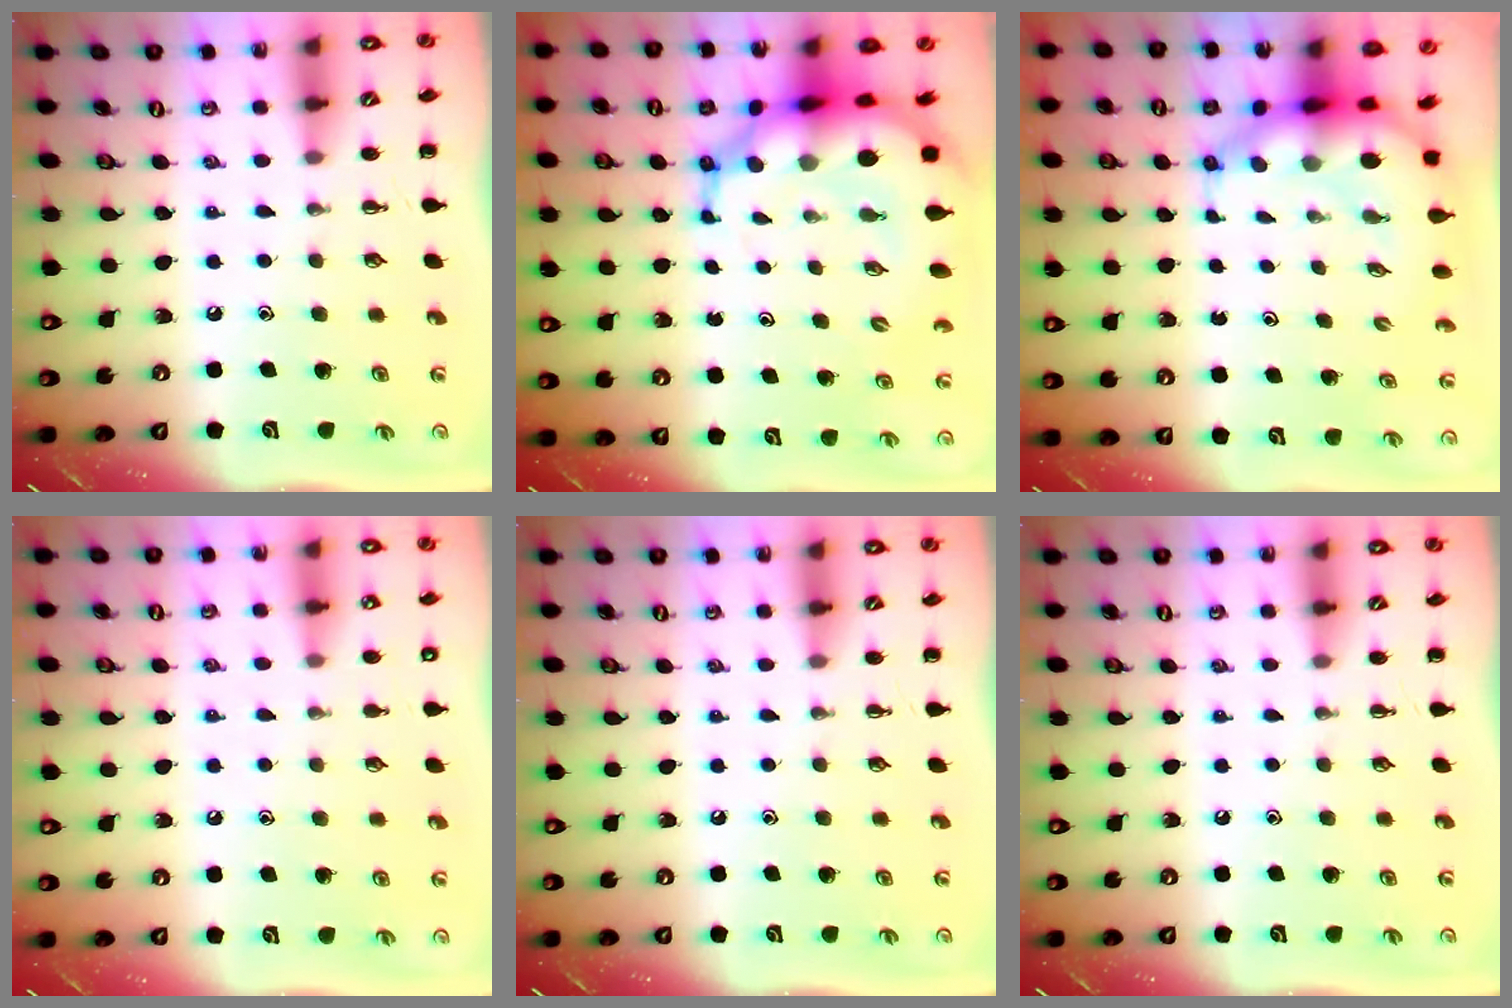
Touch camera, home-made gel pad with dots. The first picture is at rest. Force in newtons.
{"total": 13.4, "press": 12.9, "slide": 3.8}
{"total": 8.8, "press": 8.4, "slide": 2.6}
{"total": 5.7, "press": 5.4, "slide": 1.9}
{"total": 0.0}
{"total": 0.0}